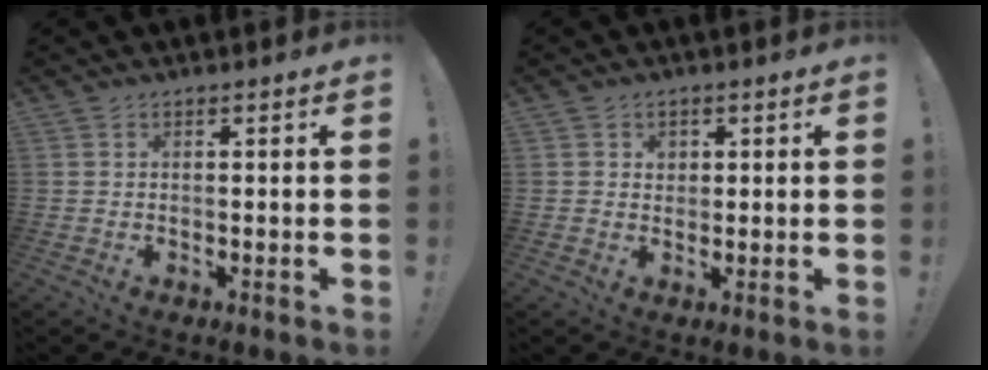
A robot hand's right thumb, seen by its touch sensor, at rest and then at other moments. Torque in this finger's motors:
{"motor_torque": [0.16, 0.37, 0.05, 0.30, 0.00]}